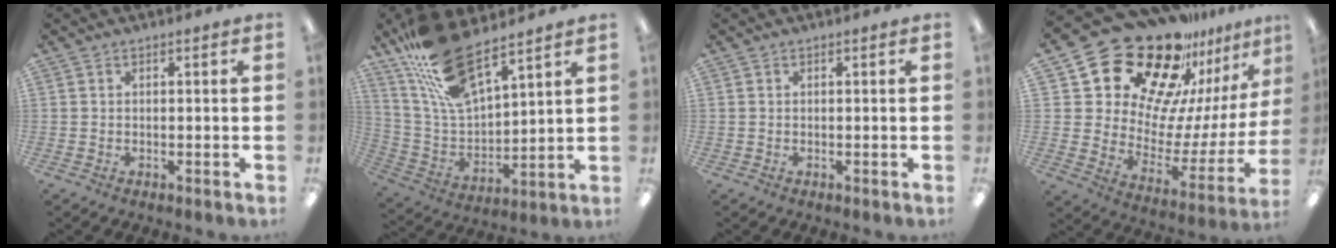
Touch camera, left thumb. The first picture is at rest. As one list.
[{"total": 17.3, "force": [13.0, 5.8, 9.8], "torque": [-0.217, -0.068, 0.234]}, {"total": 0.0}, {"total": 25.1, "force": [19.6, 12.2, 10.0], "torque": [-0.167, -0.151, 0.358]}]